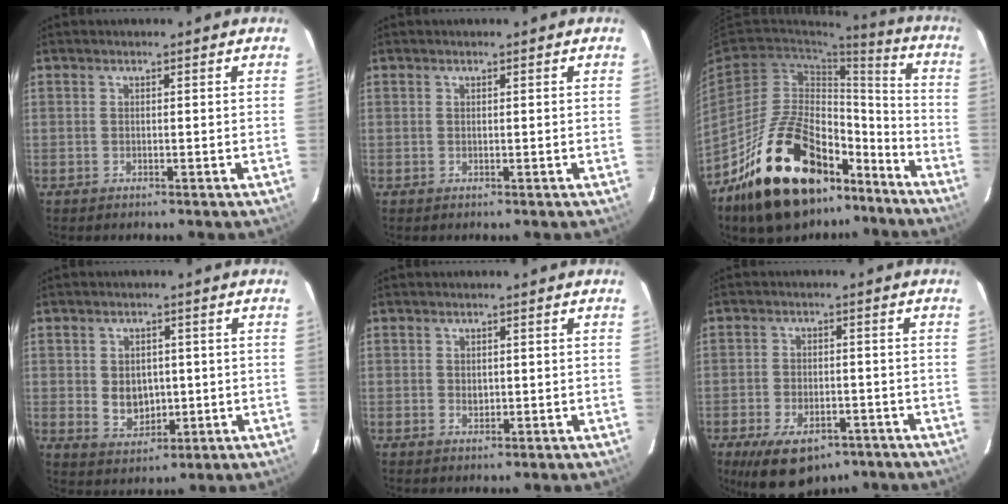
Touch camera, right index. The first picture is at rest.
{"total": 0.0}
{"total": 27.3, "force": [-18.0, 13.4, 15.5], "torque": [-0.286, 0.029, -0.266]}
{"total": 6.3, "force": [0.0, 5.0, 3.8], "torque": [-0.070, -0.001, 0.014]}
{"total": 1.2, "force": [0.2, 1.1, 0.6], "torque": [-0.008, 0.002, 0.004]}
{"total": 12.6, "force": [-8.0, 6.6, 7.0], "torque": [-0.150, -0.017, -0.118]}